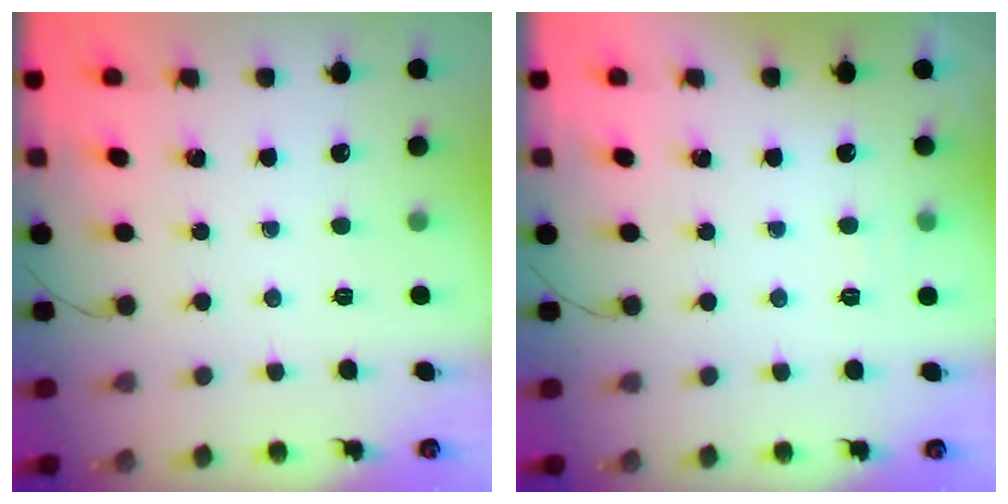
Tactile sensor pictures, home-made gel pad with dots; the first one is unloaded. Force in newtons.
{"total": 2.6, "press": 2.1, "slide": 1.5}